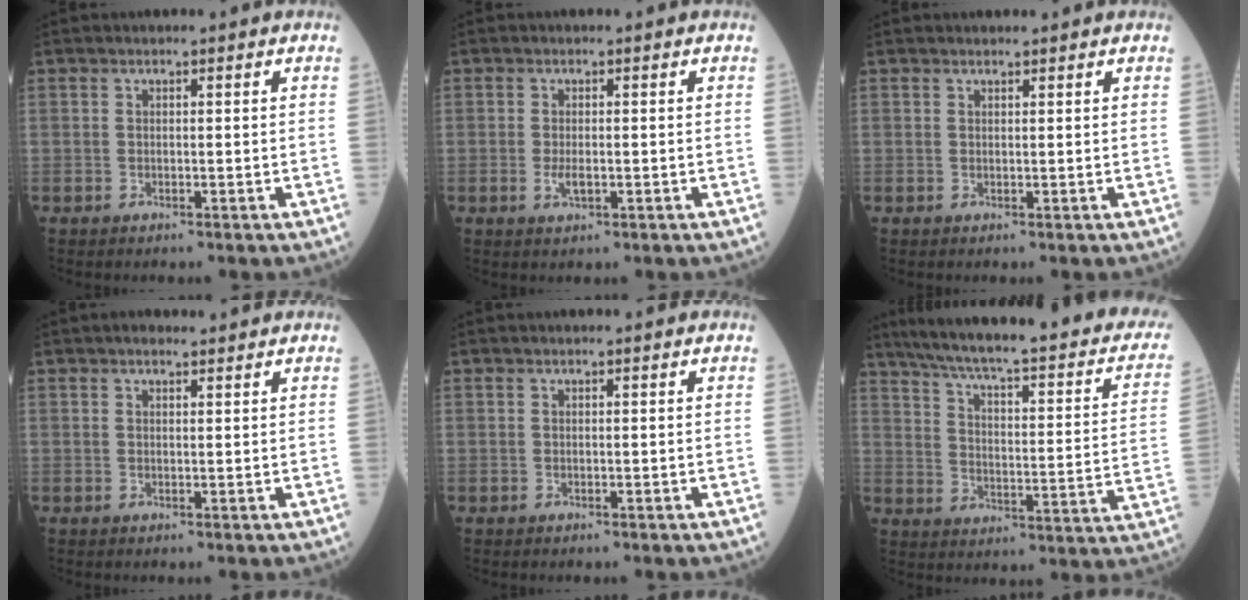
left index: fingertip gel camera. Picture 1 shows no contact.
{"total": 1.8, "force": [-0.5, 0.7, 1.6], "torque": [-0.033, -0.005, -0.006]}
{"total": 1.5, "force": [1.4, 0.1, 0.3], "torque": [-0.007, 0.008, 0.022]}
{"total": 2.1, "force": [1.8, 0.6, 0.9], "torque": [-0.018, 0.014, 0.027]}
{"total": 0.0}
{"total": 27.4, "force": [21.4, 4.6, 16.5], "torque": [-0.244, -0.007, 0.271]}